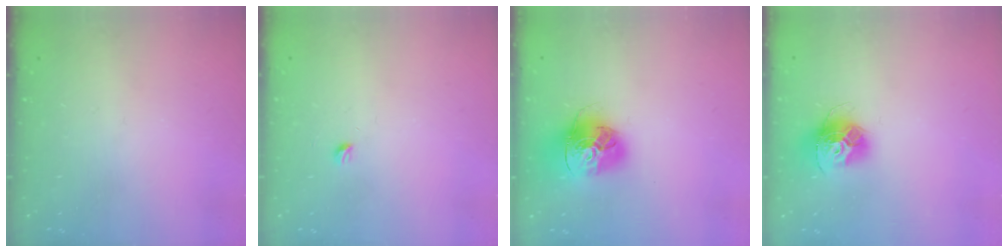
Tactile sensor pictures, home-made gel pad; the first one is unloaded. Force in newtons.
{"total": 2.9, "press": 2.9, "slide": 0.4}
{"total": 17.4, "press": 17.3, "slide": 2.1}
{"total": 13.2, "press": 13.1, "slide": 1.3}